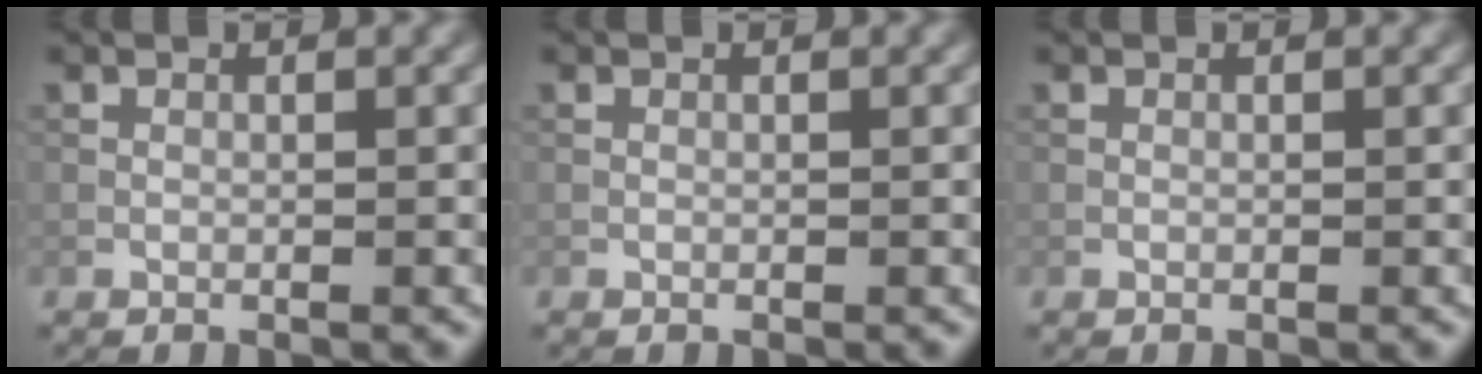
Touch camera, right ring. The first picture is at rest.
{"total": 0.0}
{"total": 0.0}